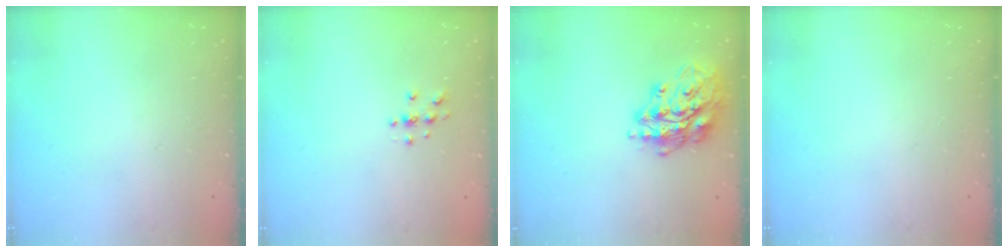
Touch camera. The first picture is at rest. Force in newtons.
{"total": 3.8, "press": 3.8, "slide": 0.4}
{"total": 16.4, "press": 16.4, "slide": 0.6}
{"total": 0.0}